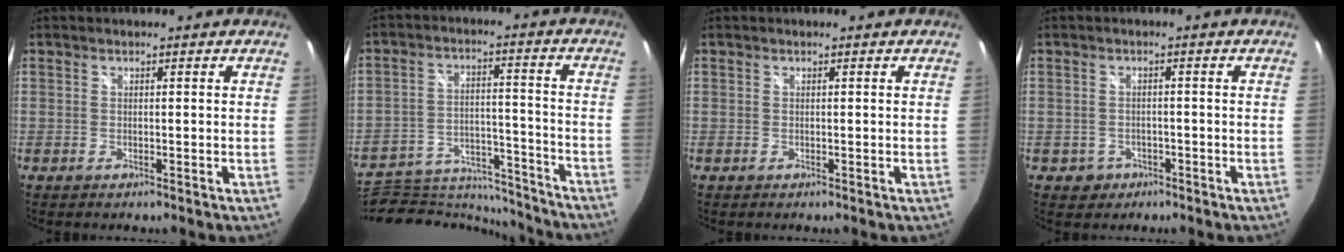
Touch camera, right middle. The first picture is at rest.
{"total": 16.9, "force": [-15.4, 5.5, 4.2], "torque": [-0.093, 0.017, -0.221]}
{"total": 0.0}
{"total": 3.3, "force": [-1.5, 2.8, 0.5], "torque": [-0.021, 0.002, -0.019]}